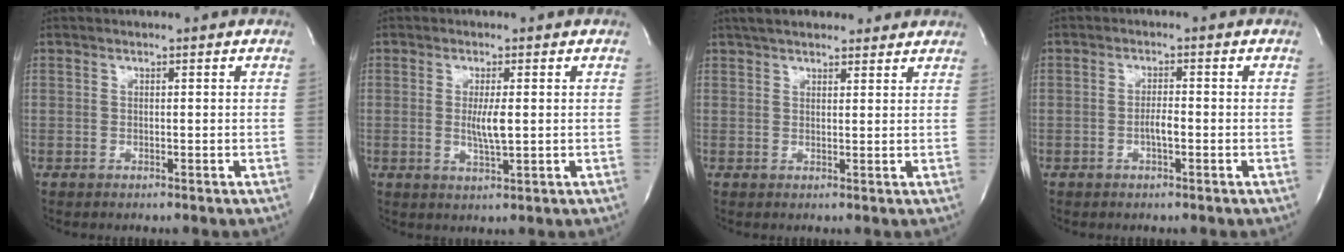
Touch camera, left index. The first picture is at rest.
{"total": 3.5, "force": [0.1, 0.4, 3.5], "torque": [-0.068, -0.006, 0.004]}
{"total": 10.1, "force": [8.4, 3.2, 4.6], "torque": [-0.059, 0.029, 0.119]}
{"total": 2.1, "force": [-0.8, 0.4, 2.0], "torque": [-0.034, 0.001, -0.014]}